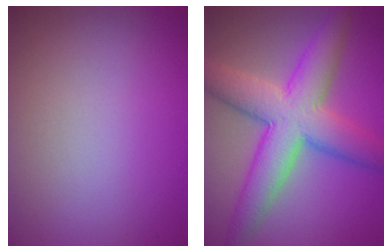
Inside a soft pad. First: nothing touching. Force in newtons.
{"total": 8.5, "press": 8.5, "slide": 0.3}